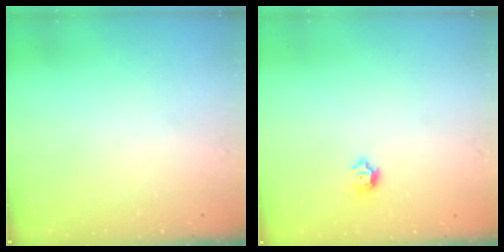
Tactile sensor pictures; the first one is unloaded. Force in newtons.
{"total": 4.1, "press": 4.0, "slide": 0.7}